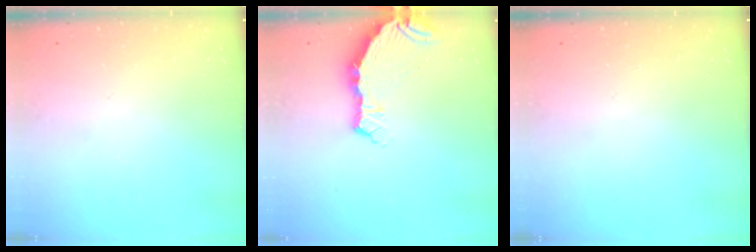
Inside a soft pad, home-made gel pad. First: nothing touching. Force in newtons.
{"total": 8.8, "press": 7.7, "slide": 4.1}
{"total": 0.0}